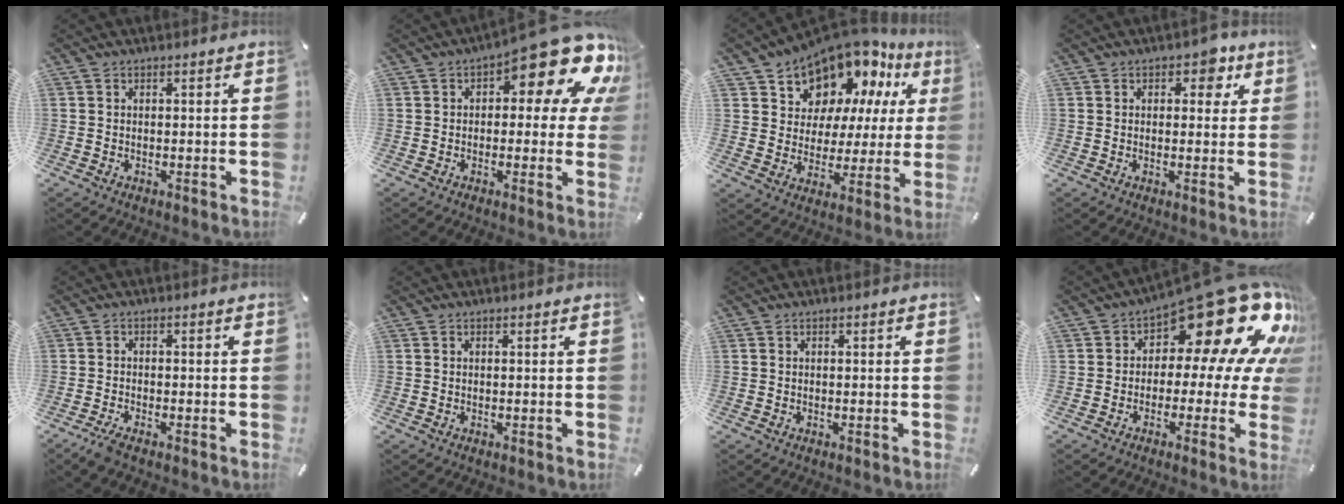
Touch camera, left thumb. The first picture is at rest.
{"total": 18.1, "force": [9.5, 7.0, 13.7], "torque": [-0.172, -0.070, 0.155]}
{"total": 14.1, "force": [11.7, 7.5, 2.2], "torque": [-0.061, -0.110, 0.213]}
{"total": 4.9, "force": [2.3, 3.1, 3.1], "torque": [-0.021, -0.005, 0.028]}
{"total": 2.4, "force": [-1.8, 0.3, 1.5], "torque": [-0.031, 0.004, -0.035]}
{"total": 0.0}
{"total": 0.0}
{"total": 23.6, "force": [11.4, 10.2, 18.0], "torque": [-0.255, -0.088, 0.191]}